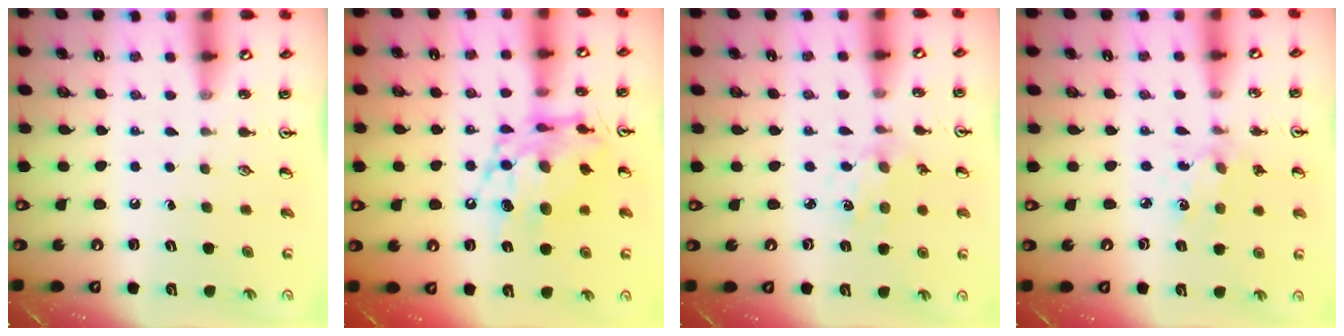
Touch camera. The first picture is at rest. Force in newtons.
{"total": 14.3, "press": 14.3, "slide": 1.4}
{"total": 2.0, "press": 1.9, "slide": 0.4}
{"total": 2.8, "press": 2.7, "slide": 0.7}